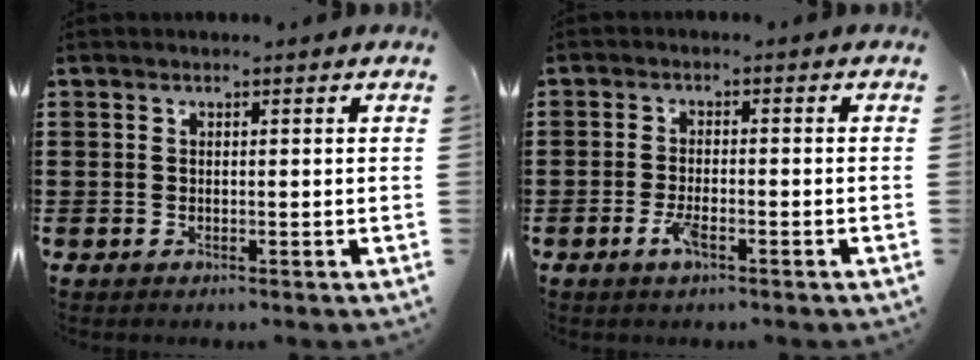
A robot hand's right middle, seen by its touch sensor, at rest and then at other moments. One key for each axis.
{"total": 3.3, "fx": -1.6, "fy": 0.8, "fz": 2.7, "tx": -0.059, "ty": -0.003, "tz": -0.033}